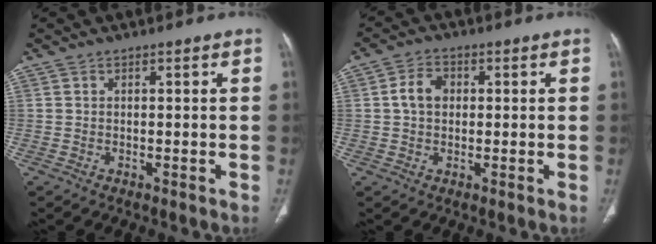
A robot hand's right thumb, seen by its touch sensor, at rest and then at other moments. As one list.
[{"total": 4.8, "force": [0.6, 3.6, 3.1], "torque": [-0.052, 0.011, 0.006]}]